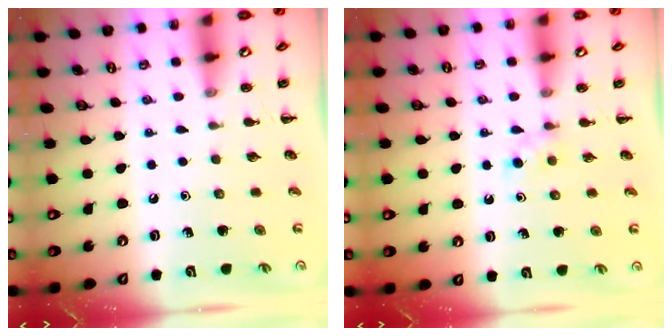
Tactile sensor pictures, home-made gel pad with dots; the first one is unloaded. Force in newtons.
{"total": 2.7, "press": 2.5, "slide": 1.0}